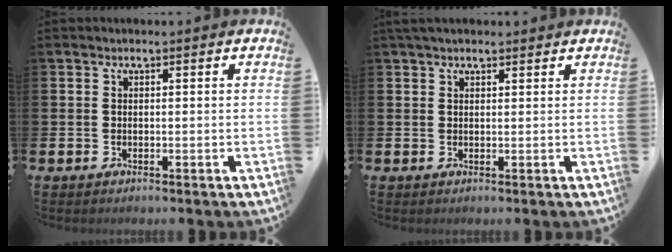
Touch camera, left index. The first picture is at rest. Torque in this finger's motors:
{"motor_torque": [1.05, -1.09, 0.63, 0.14]}